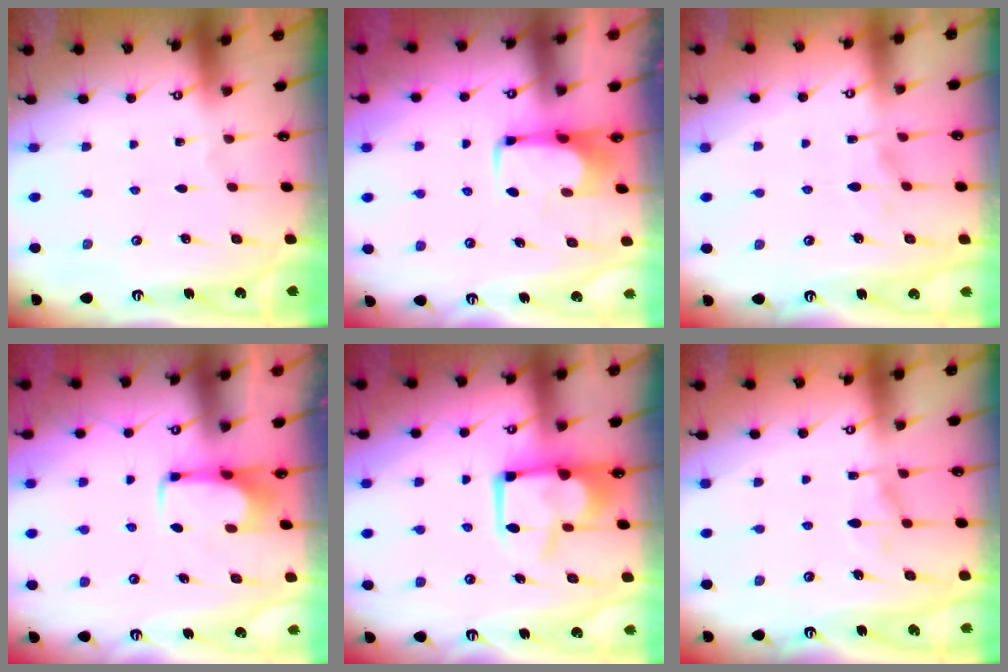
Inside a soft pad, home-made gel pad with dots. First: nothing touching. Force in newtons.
{"total": 1.5, "press": 1.5, "slide": 0.2}
{"total": 1.1, "press": 0.6, "slide": 0.9}
{"total": 1.5, "press": 1.5, "slide": 0.4}
{"total": 6.3, "press": 6.3, "slide": 1.0}
{"total": 6.5, "press": 6.5, "slide": 1.0}